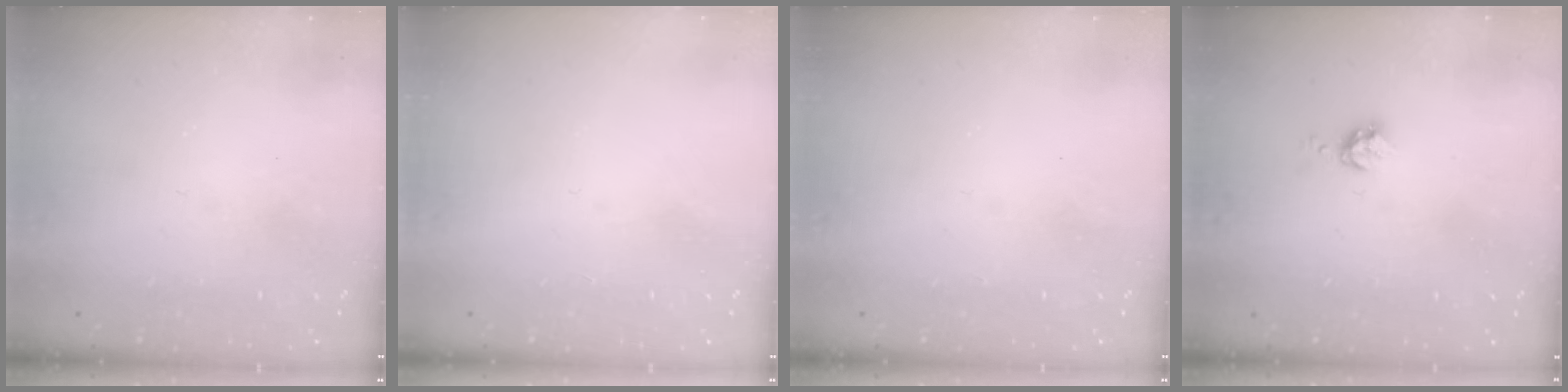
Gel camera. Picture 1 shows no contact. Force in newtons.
{"total": 0.0}
{"total": 0.0}
{"total": 4.2, "press": 4.1, "slide": 0.4}